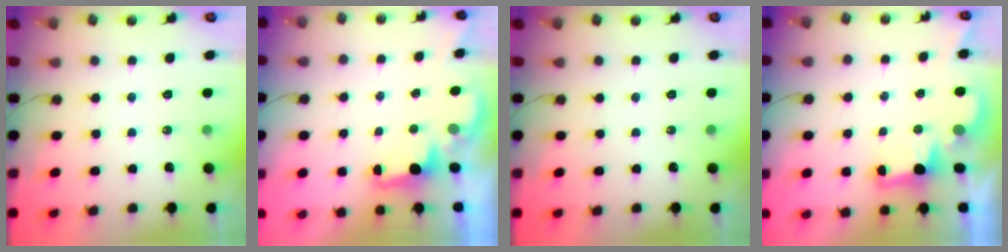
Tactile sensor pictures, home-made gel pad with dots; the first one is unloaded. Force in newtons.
{"total": 1.7, "press": 1.5, "slide": 0.7}
{"total": 0.0}
{"total": 2.3, "press": 2.2, "slide": 0.8}